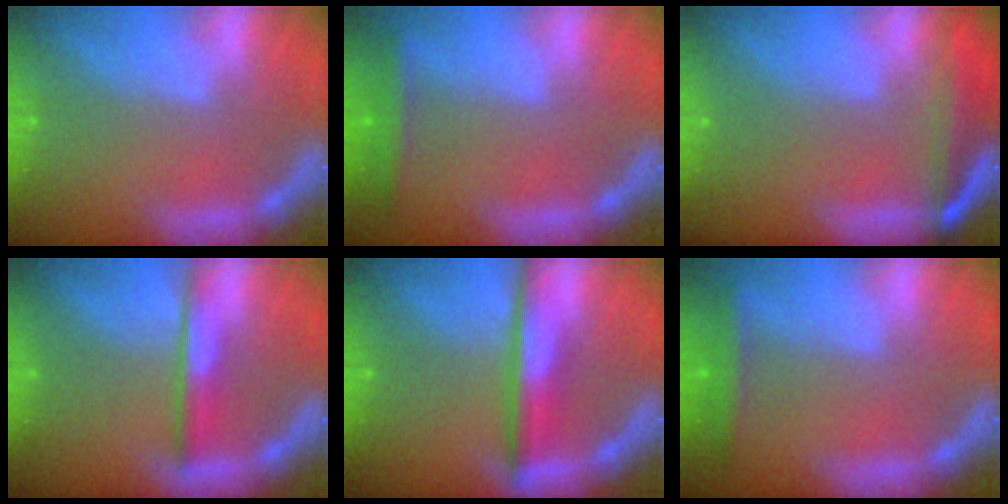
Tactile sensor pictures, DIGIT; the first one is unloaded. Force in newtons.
{"total": 2.4}
{"total": 6.0}
{"total": 3.0}
{"total": 4.5}
{"total": 2.4}